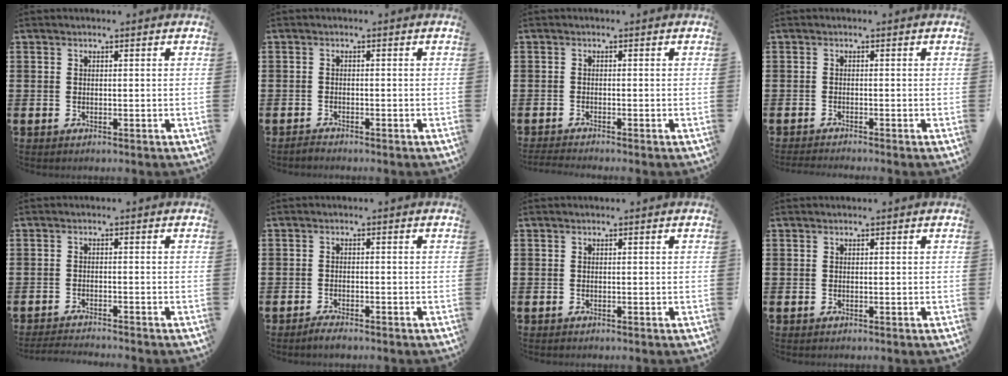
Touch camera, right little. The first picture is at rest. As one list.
[{"total": 0.7, "force": [-0.7, 0.1, 0.1], "torque": [-0.004, -0.001, -0.015]}, {"total": 1.0, "force": [-0.9, -0.1, 0.4], "torque": [-0.005, -0.001, -0.018]}, {"total": 0.8, "force": [-0.8, -0.1, 0.2], "torque": [-0.002, -0.003, -0.015]}, {"total": 1.7, "force": [-1.6, -0.2, 0.3], "torque": [-0.005, 0.002, -0.032]}, {"total": 1.2, "force": [-1.2, 0.2, 0.4], "torque": [-0.011, 0.000, -0.022]}, {"total": 0.0}, {"total": 0.0}]